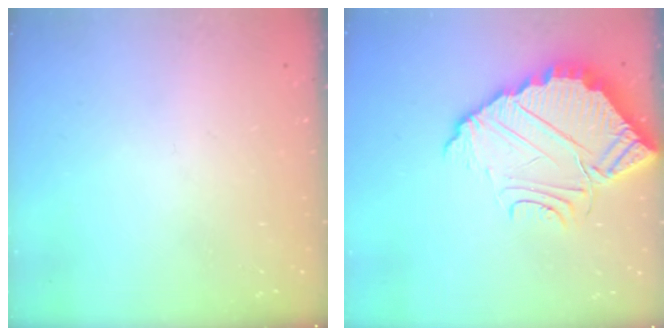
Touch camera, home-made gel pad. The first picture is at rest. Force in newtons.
{"total": 10.2, "press": 10.1, "slide": 0.8}